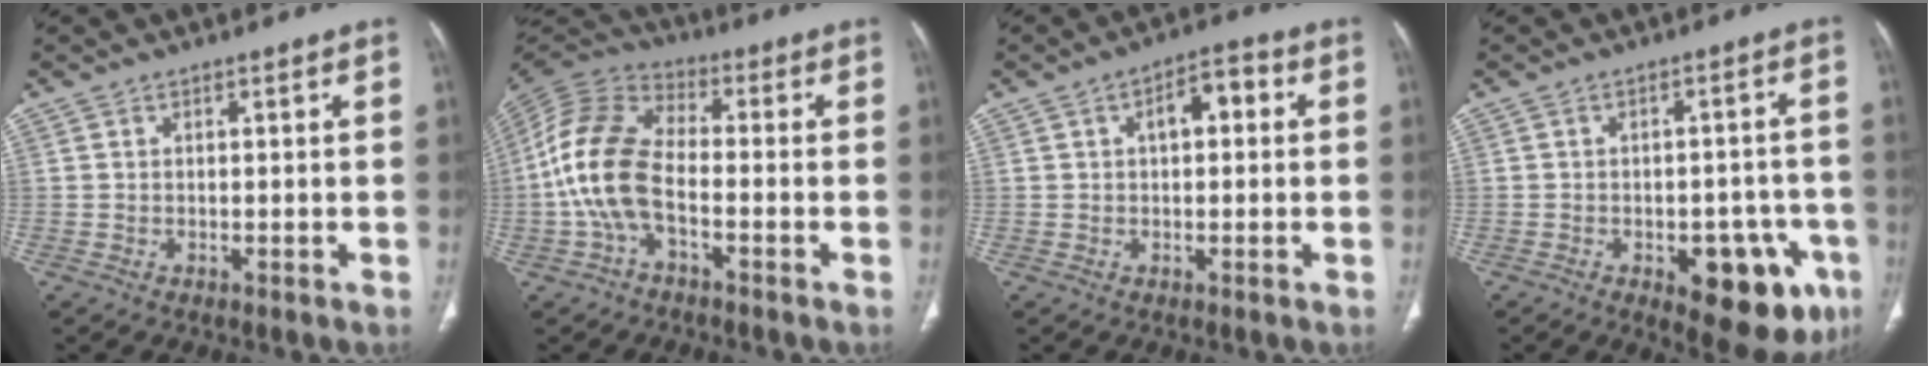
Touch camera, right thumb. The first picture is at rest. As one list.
[{"total": 13.3, "force": [-2.9, 7.4, 10.7], "torque": [-0.226, 0.035, -0.065]}, {"total": 5.9, "force": [1.2, 3.1, 4.9], "torque": [-0.062, 0.022, 0.010]}, {"total": 14.7, "force": [-6.2, 7.1, 11.2], "torque": [-0.097, 0.024, -0.066]}]